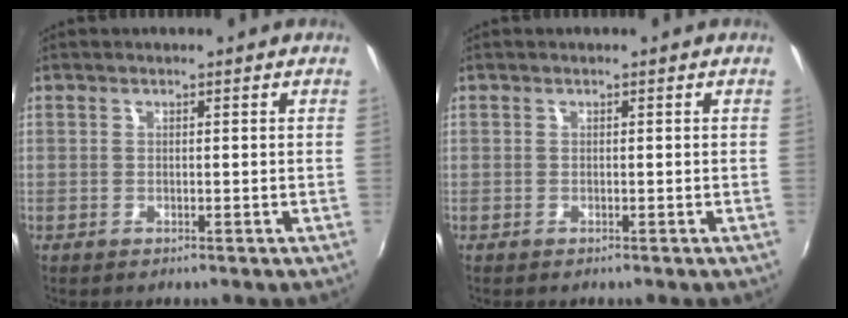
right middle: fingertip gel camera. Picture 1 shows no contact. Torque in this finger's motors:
{"motor_torque": [-0.16, -0.08, -0.05, -0.01]}